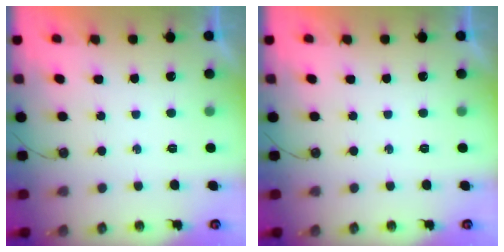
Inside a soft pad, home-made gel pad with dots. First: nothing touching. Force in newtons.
{"total": 0.0}